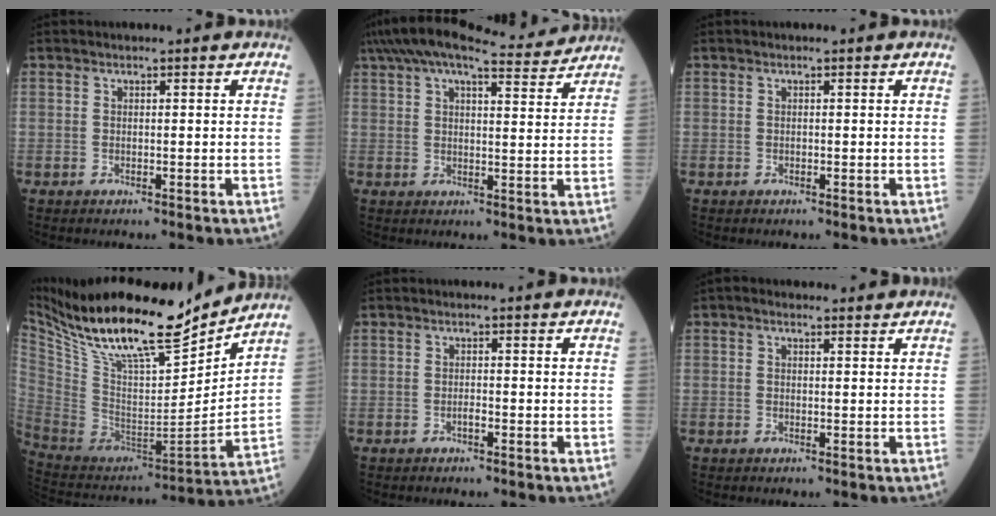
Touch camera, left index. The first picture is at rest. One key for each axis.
{"total": 14.9, "fx": 13.5, "fy": 1.7, "fz": 5.9, "tx": -0.106, "ty": 0.033, "tz": 0.193}
{"total": 0.0}
{"total": 24.9, "fx": 20.2, "fy": 4.4, "fz": 13.9, "tx": -0.256, "ty": -0.010, "tz": 0.348}
{"total": 0.7, "fx": -0.4, "fy": 0.1, "fz": 0.5, "tx": -0.009, "ty": 0.001, "tz": -0.008}
{"total": 1.7, "fx": 1.3, "fy": 0.7, "fz": 0.9, "tx": -0.021, "ty": 0.015, "tz": 0.018}